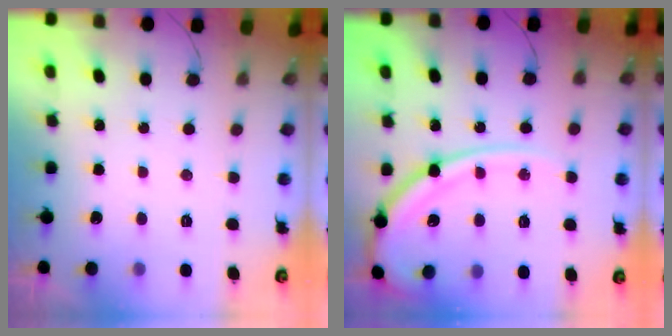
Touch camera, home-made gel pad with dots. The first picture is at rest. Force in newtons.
{"total": 14.5, "press": 14.4, "slide": 1.8}